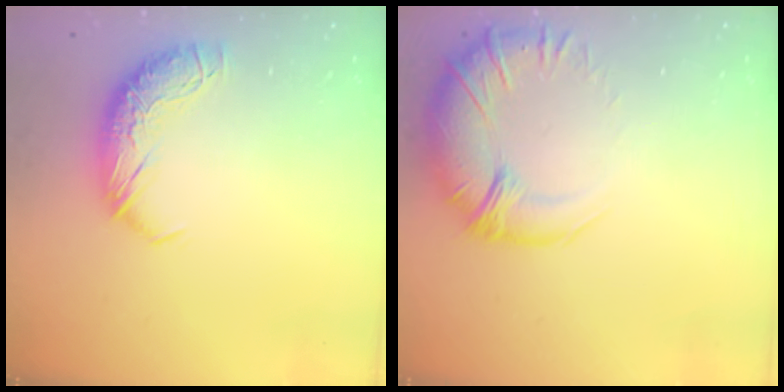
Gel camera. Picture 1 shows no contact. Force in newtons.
{"total": 2.8, "press": 0.5, "slide": 2.8}